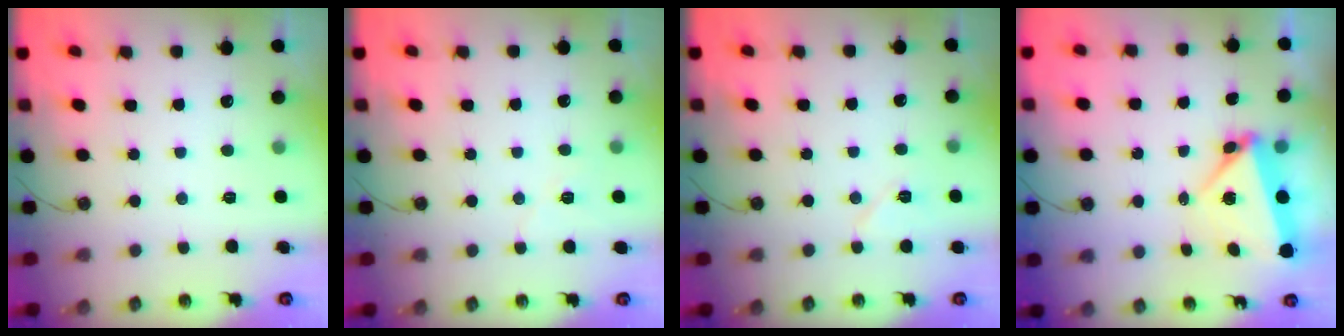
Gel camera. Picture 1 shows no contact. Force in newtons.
{"total": 6.5, "press": 6.0, "slide": 2.4}
{"total": 5.7, "press": 4.3, "slide": 3.7}
{"total": 5.9, "press": 5.9, "slide": 0.7}